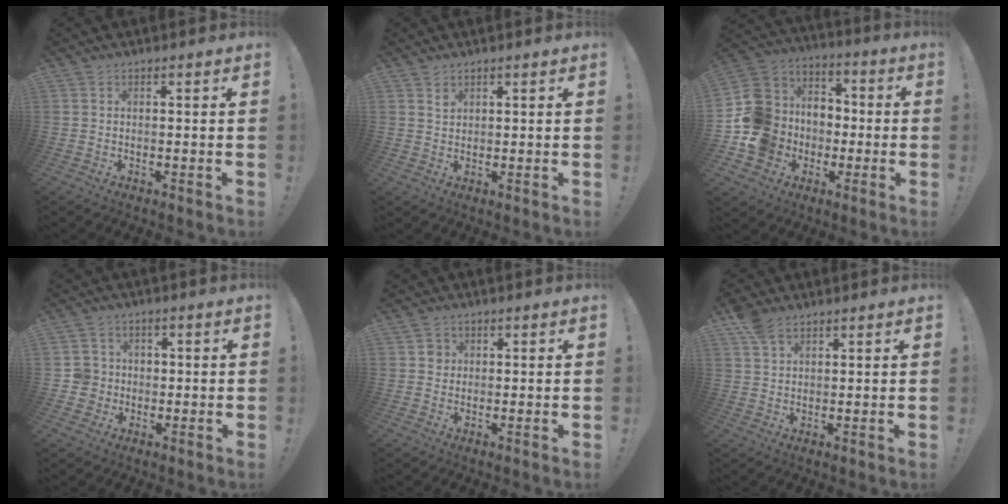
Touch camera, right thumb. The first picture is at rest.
{"total": 1.9, "force": [1.4, 1.2, 0.5], "torque": [-0.003, -0.007, 0.025]}
{"total": 18.1, "force": [-4.5, 16.2, 6.7], "torque": [-0.122, 0.031, -0.046]}
{"total": 6.1, "force": [-0.3, 5.9, 1.2], "torque": [-0.024, 0.009, -0.002]}
{"total": 2.6, "force": [0.4, 2.5, 0.7], "torque": [0.004, -0.001, 0.002]}
{"total": 5.5, "force": [3.7, 3.0, 2.8], "torque": [-0.044, -0.010, 0.071]}